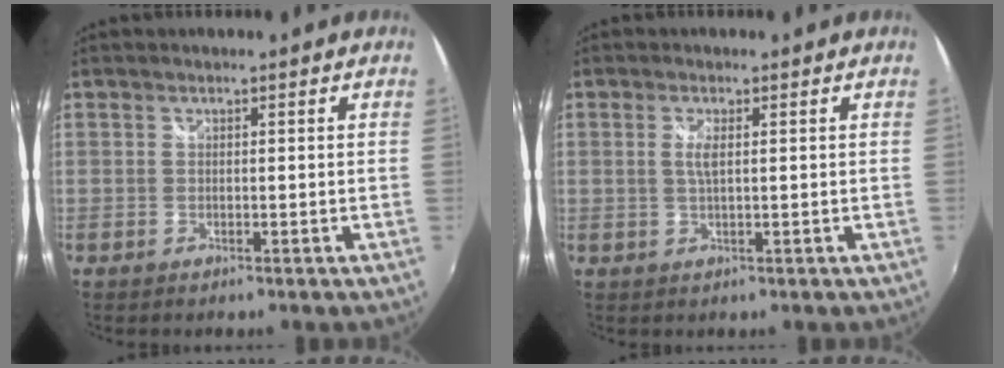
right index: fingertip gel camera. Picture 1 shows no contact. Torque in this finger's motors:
{"motor_torque": [-0.02, 0.04, 0.02, 0.05]}